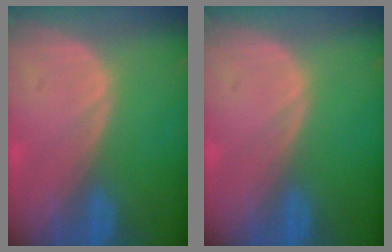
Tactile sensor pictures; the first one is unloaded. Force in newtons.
{"total": 0.0}